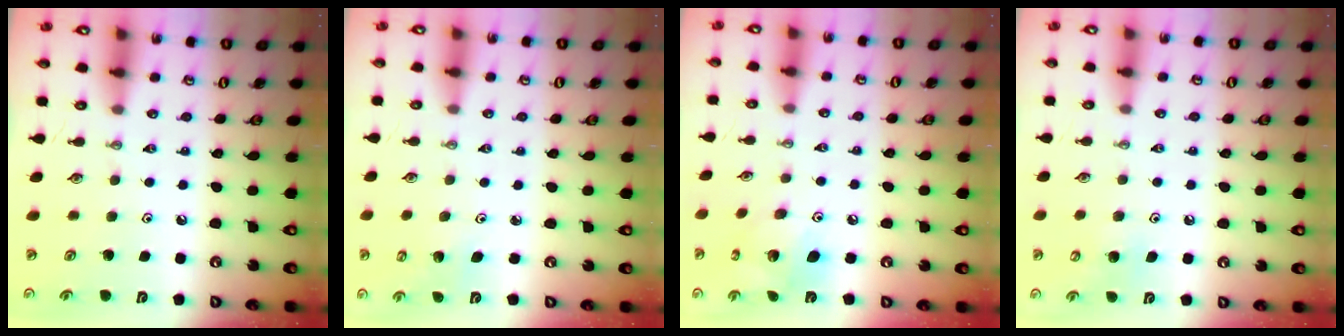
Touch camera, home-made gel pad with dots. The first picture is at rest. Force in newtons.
{"total": 2.3, "press": 2.3, "slide": 0.2}
{"total": 10.1, "press": 10.1, "slide": 0.5}
{"total": 6.3, "press": 6.3, "slide": 0.0}